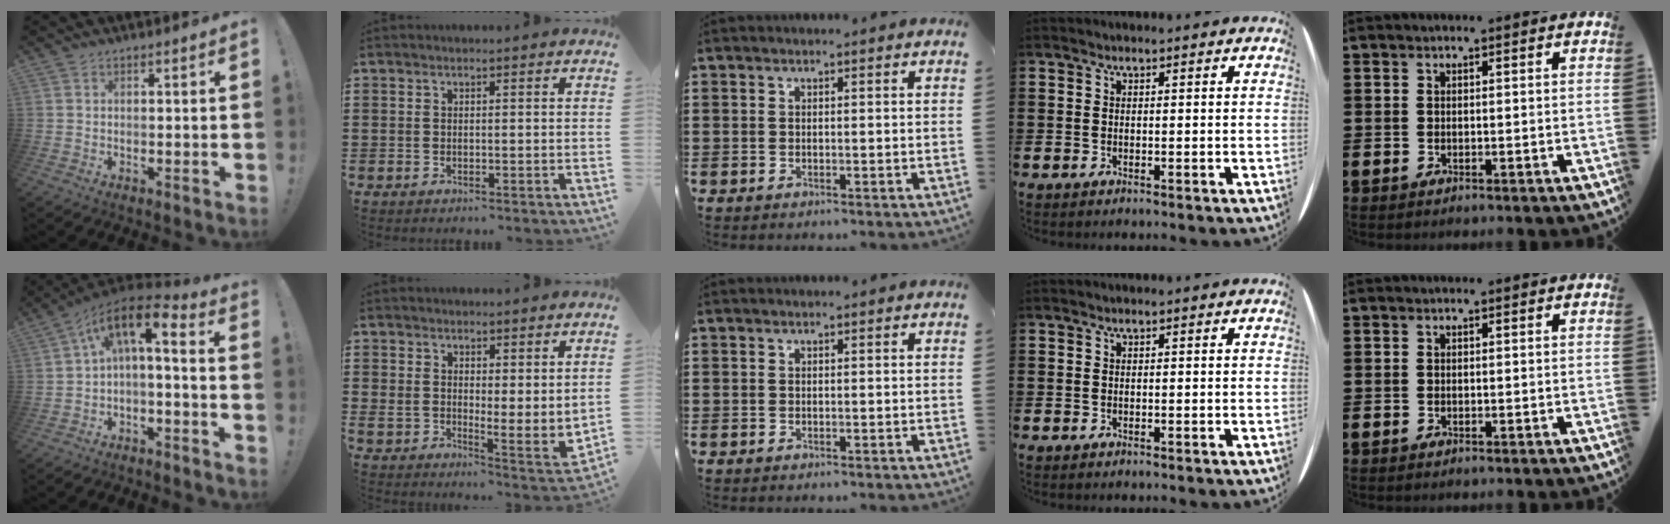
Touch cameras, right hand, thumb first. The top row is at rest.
{"thumb": {"total": 8.2, "force": [1.0, 2.6, 7.7], "torque": [-0.134, -0.010, 0.013]}, "index": {"total": 3.9, "force": [3.8, 0.9, 0.0], "torque": [-0.022, -0.024, 0.070]}}